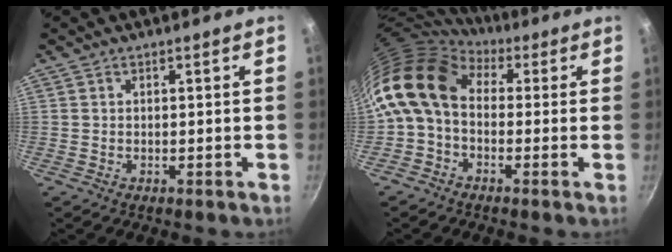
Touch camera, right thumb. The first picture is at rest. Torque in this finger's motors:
{"motor_torque": [1.95, 3.06, 1.18, -0.99, 0.24]}